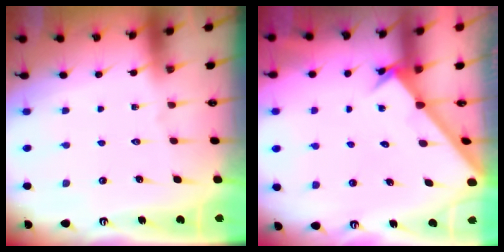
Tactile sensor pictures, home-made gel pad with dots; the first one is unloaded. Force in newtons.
{"total": 2.2, "press": 2.2, "slide": 0.2}